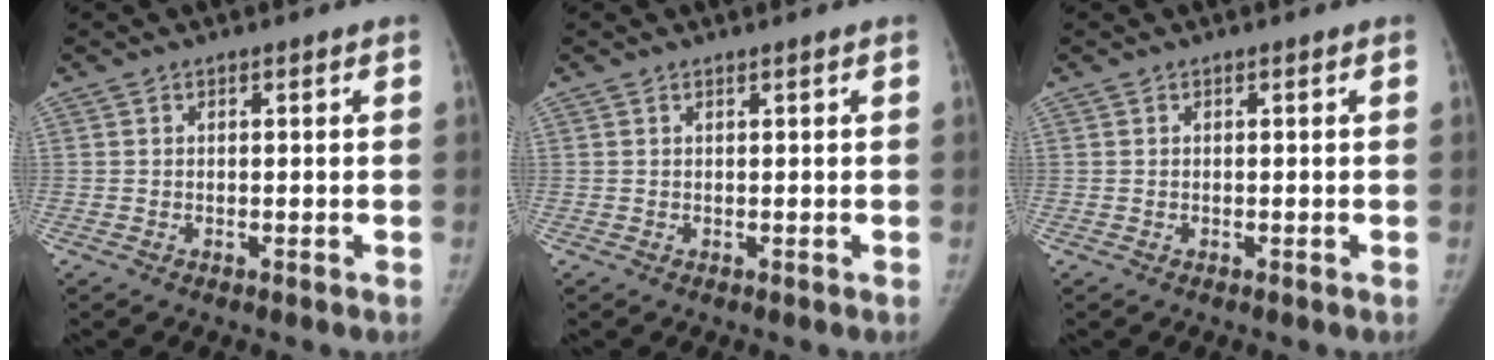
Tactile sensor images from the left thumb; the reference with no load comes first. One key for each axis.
{"total": 0.0}
{"total": 0.0}